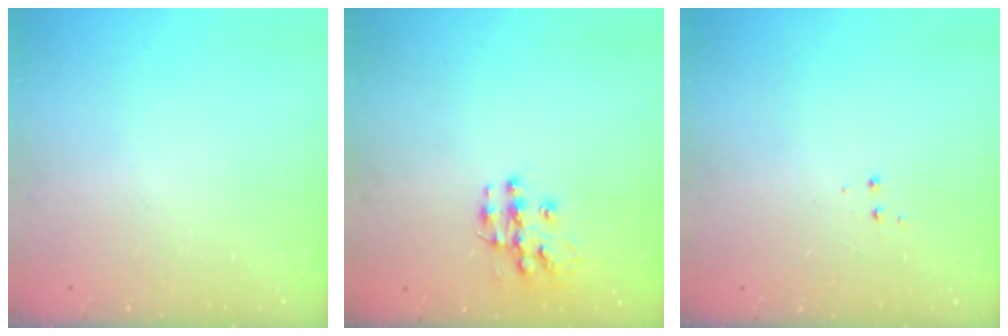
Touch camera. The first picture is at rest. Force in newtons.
{"total": 10.0, "press": 10.0, "slide": 0.6}
{"total": 3.9, "press": 3.9, "slide": 0.5}